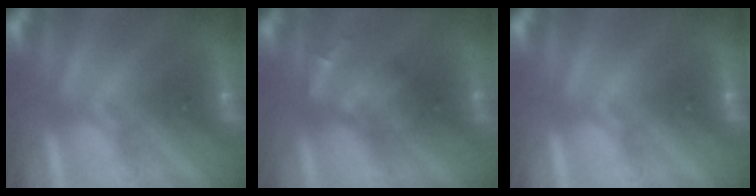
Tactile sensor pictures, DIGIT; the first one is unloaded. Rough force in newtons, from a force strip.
{"total": 2.4}
{"total": 0.0}